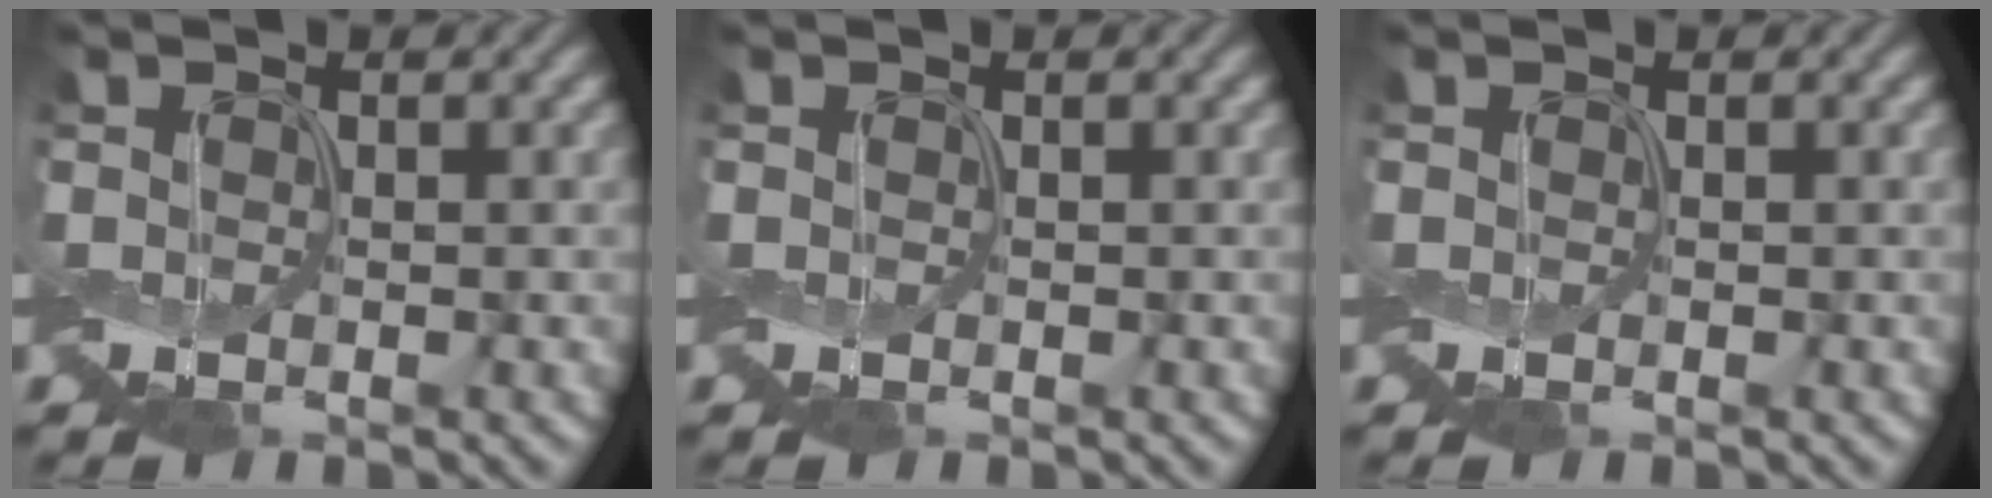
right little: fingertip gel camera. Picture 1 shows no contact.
{"total": 0.0}
{"total": 0.0}